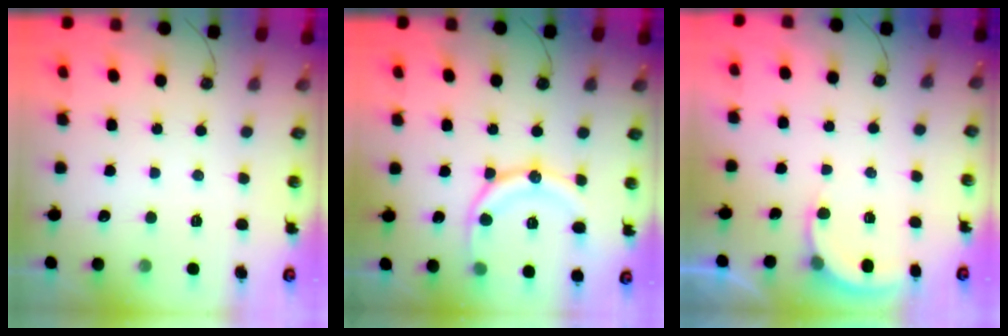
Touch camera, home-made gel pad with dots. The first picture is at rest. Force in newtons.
{"total": 14.5, "press": 14.5, "slide": 1.3}
{"total": 4.0, "press": 4.0, "slide": 0.3}